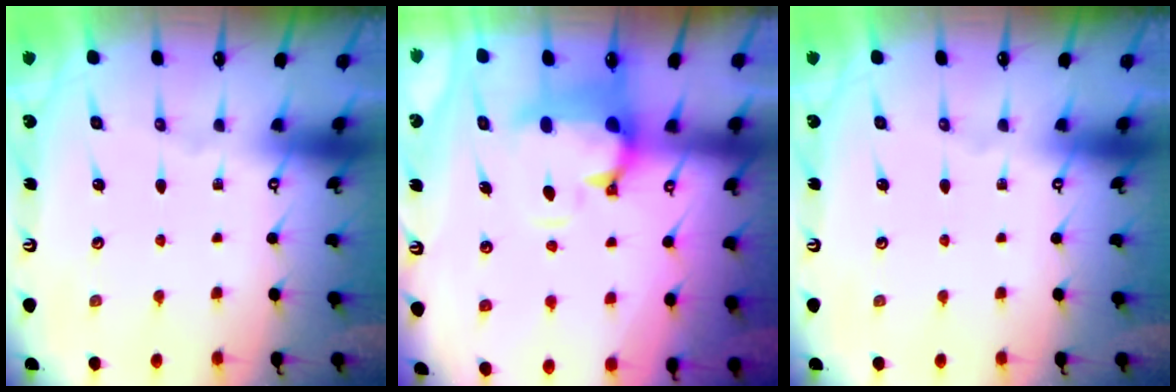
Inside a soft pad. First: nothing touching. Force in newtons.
{"total": 1.7, "press": 0.9, "slide": 1.4}
{"total": 0.0}